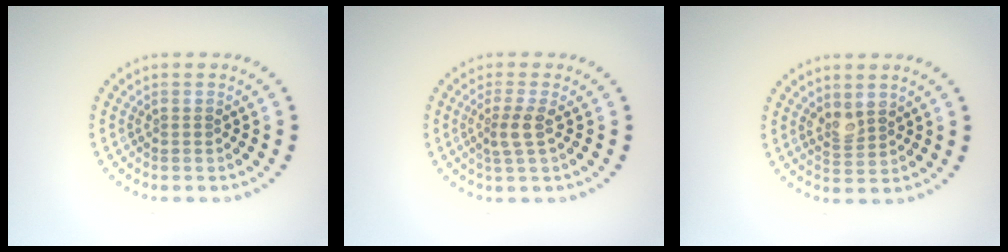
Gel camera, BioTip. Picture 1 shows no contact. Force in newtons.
{"total": 2.1, "press": 1.6, "slide": 1.3}
{"total": 1.8, "press": 1.7, "slide": 0.7}